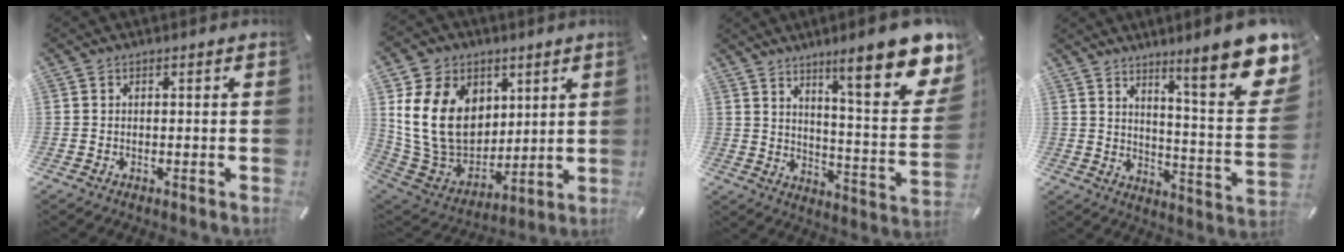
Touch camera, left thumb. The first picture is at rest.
{"total": 19.2, "force": [4.6, 15.2, 10.7], "torque": [-0.229, -0.024, 0.091]}
{"total": 18.4, "force": [11.8, 4.9, 13.2], "torque": [-0.183, -0.093, 0.185]}
{"total": 16.7, "force": [10.6, 3.5, 12.4], "torque": [-0.171, -0.089, 0.164]}